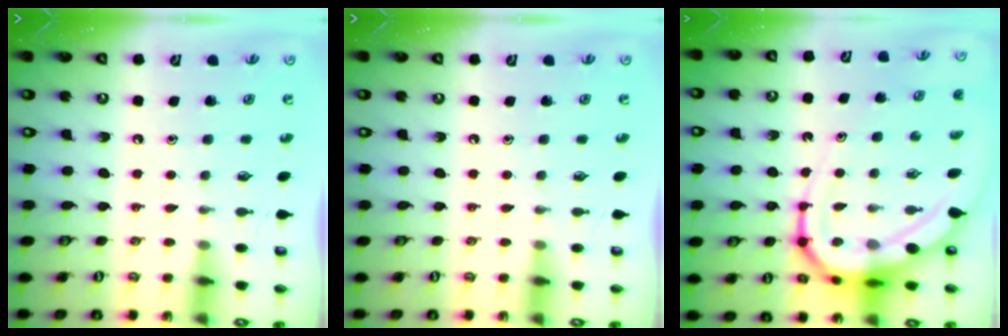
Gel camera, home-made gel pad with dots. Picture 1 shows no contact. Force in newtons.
{"total": 0.0}
{"total": 13.6, "press": 13.5, "slide": 1.5}